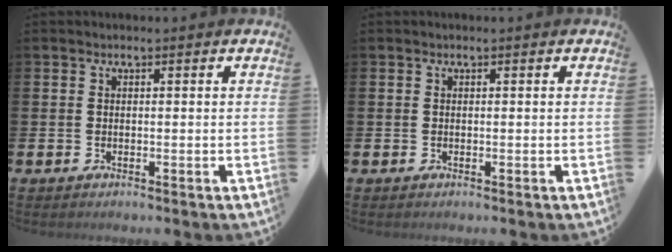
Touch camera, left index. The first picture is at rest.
{"total": 0.0}